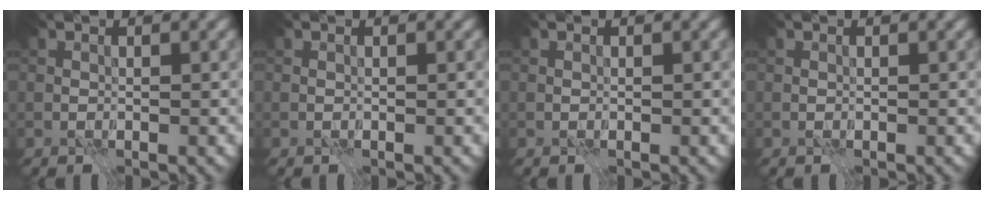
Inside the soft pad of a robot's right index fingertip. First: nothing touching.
{"total": 0.0}
{"total": 0.0}
{"total": 0.0}